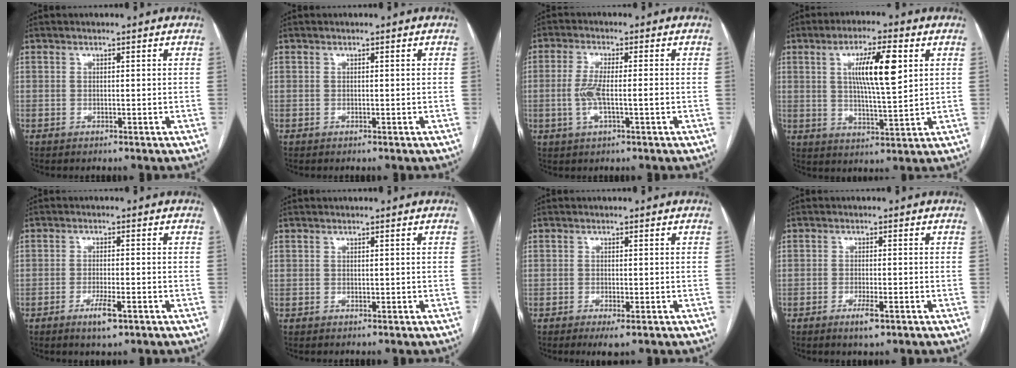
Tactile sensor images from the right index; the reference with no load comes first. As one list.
[{"total": 0.0}, {"total": 5.2, "force": [-0.9, 0.7, 5.0], "torque": [-0.111, 0.004, -0.016]}, {"total": 10.0, "force": [3.0, 1.3, 9.5], "torque": [-0.165, 0.003, 0.053]}, {"total": 4.0, "force": [-2.2, 0.7, 3.3], "torque": [-0.062, -0.004, -0.037]}, {"total": 0.0}, {"total": 2.7, "force": [-1.5, 0.5, 2.2], "torque": [-0.030, -0.005, -0.021]}, {"total": 3.1, "force": [-1.7, 0.5, 2.5], "torque": [-0.046, -0.004, -0.028]}]